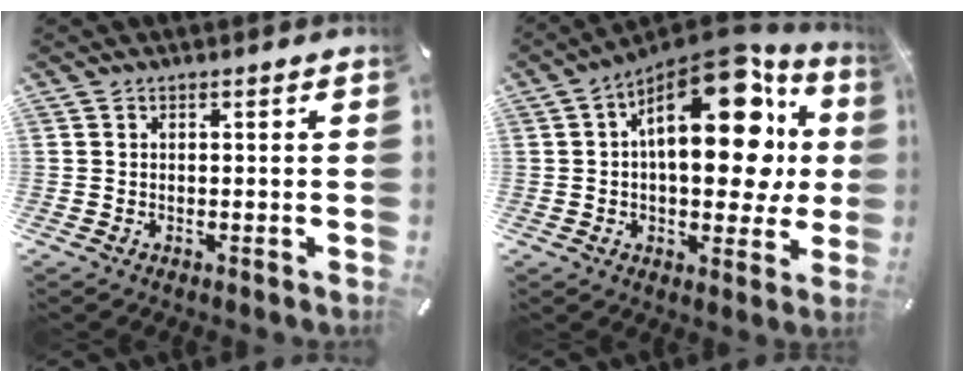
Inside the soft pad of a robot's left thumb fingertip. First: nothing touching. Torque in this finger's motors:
{"motor_torque": [2.54, 2.47, 0.73, -0.18, 0.69]}